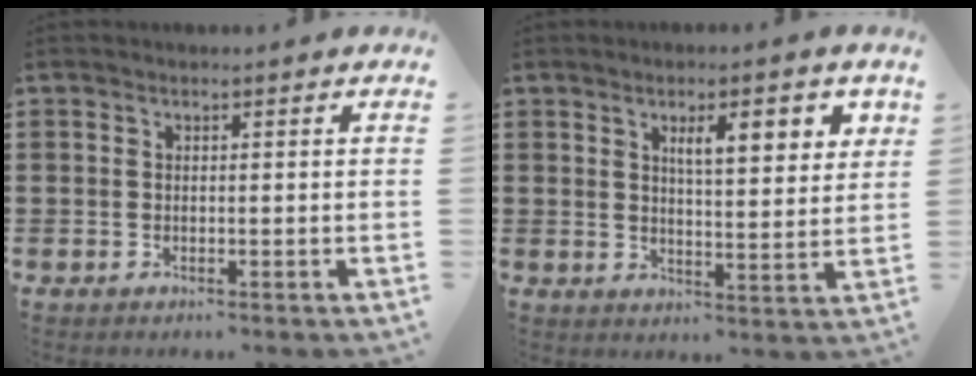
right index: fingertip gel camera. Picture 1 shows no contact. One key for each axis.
{"total": 6.2, "fx": 2.7, "fy": 1.8, "fz": 5.3, "tx": -0.084, "ty": -0.002, "tz": 0.039}